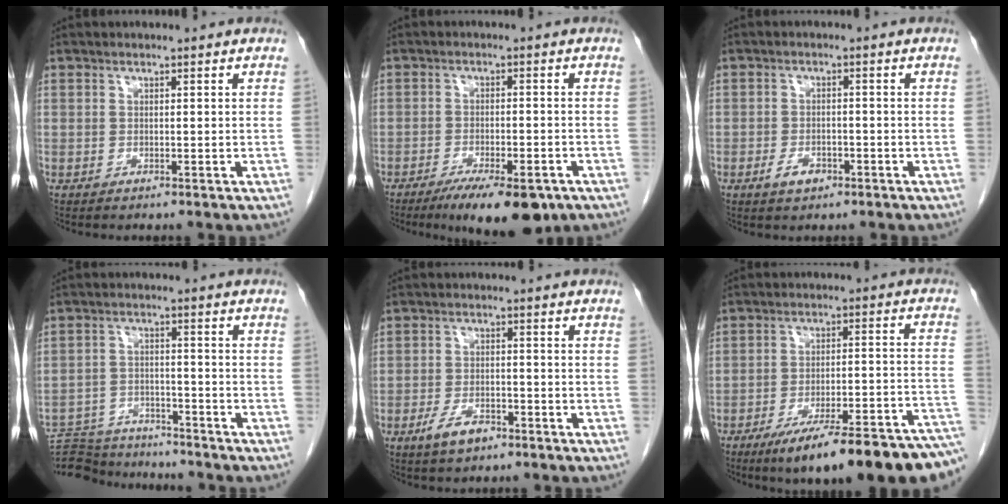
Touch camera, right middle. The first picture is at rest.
{"total": 10.5, "force": [-7.1, 2.8, 7.2], "torque": [-0.099, -0.014, -0.105]}
{"total": 2.9, "force": [-1.6, 1.6, 1.8], "torque": [-0.032, 0.003, -0.022]}
{"total": 14.4, "force": [-14.0, 2.6, 2.2], "torque": [-0.038, 0.025, -0.216]}
{"total": 4.3, "force": [-2.7, 1.9, 2.8], "torque": [-0.055, 0.001, -0.045]}
{"total": 20.2, "force": [-15.3, 1.9, 13.0], "torque": [-0.110, 0.015, -0.221]}